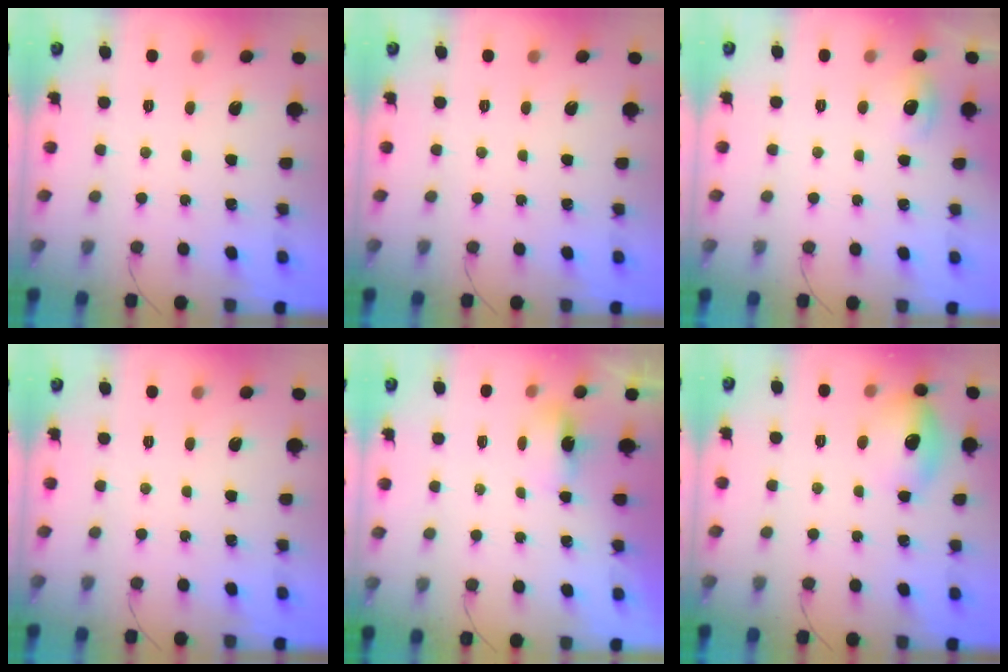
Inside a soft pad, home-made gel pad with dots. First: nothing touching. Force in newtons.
{"total": 0.0}
{"total": 5.1, "press": 4.7, "slide": 1.8}
{"total": 0.0}
{"total": 3.9, "press": 3.8, "slide": 1.0}
{"total": 10.8, "press": 10.7, "slide": 0.9}